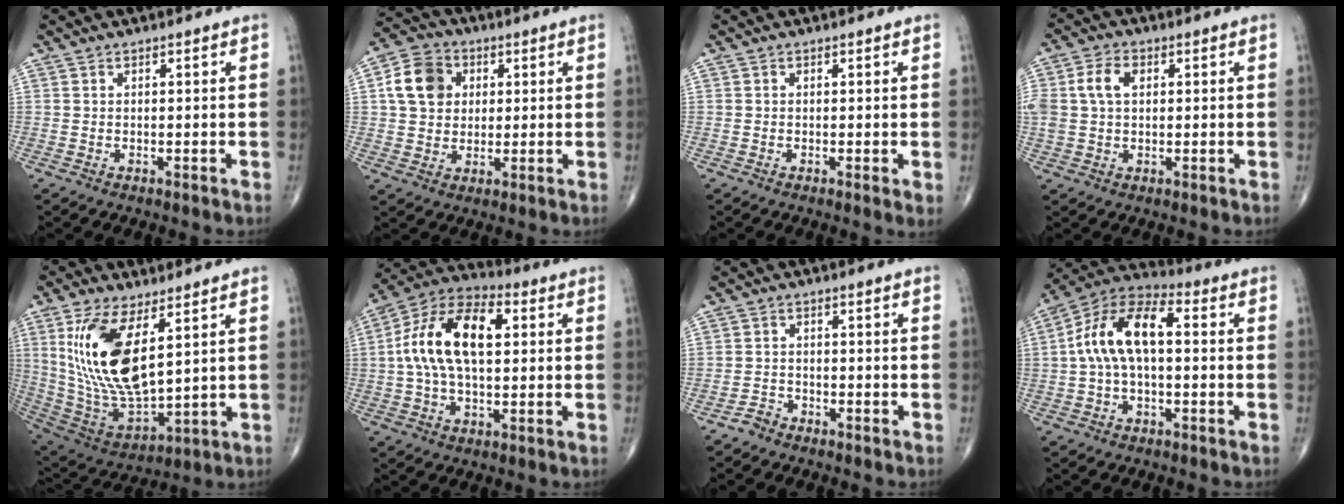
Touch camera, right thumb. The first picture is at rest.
{"total": 9.8, "force": [2.1, 8.1, 5.1], "torque": [-0.075, 0.006, 0.029]}
{"total": 1.3, "force": [-0.2, 0.2, 1.3], "torque": [-0.024, -0.006, -0.006]}
{"total": 6.9, "force": [1.5, 4.6, 4.9], "torque": [-0.108, 0.014, 0.031]}
{"total": 19.3, "force": [6.0, 8.4, 16.2], "torque": [-0.313, -0.028, 0.130]}
{"total": 17.0, "force": [2.5, 9.0, 14.2], "torque": [-0.262, 0.029, 0.038]}
{"total": 2.2, "force": [-2.0, 1.1, 0.1], "torque": [-0.003, 0.007, -0.040]}
{"total": 13.6, "force": [0.8, 7.0, 11.7], "torque": [-0.220, 0.043, 0.003]}